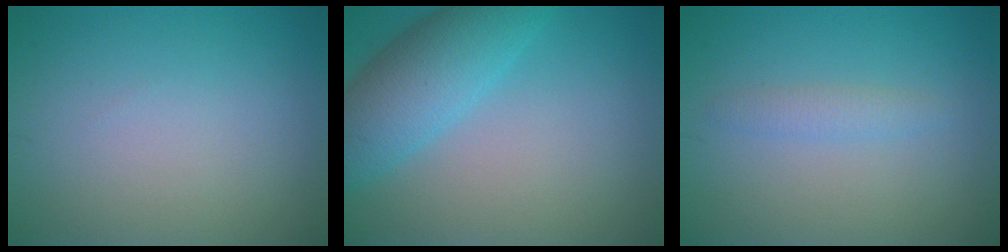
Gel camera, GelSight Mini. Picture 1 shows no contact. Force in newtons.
{"total": 6.0, "press": 6.0, "slide": 0.3}
{"total": 1.4, "press": 1.4, "slide": 0.1}